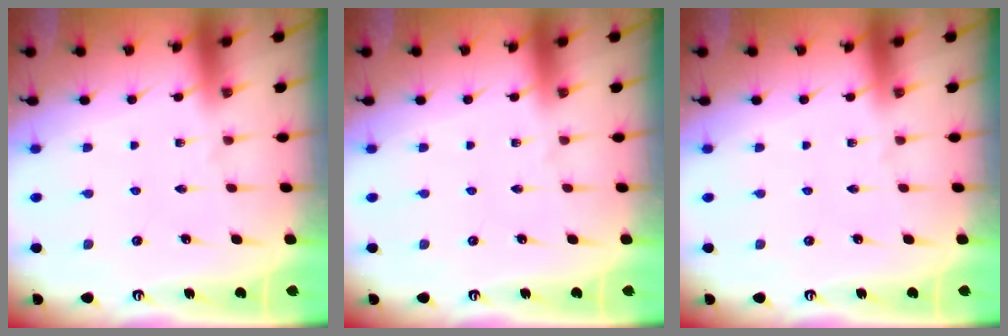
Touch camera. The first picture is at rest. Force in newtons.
{"total": 0.0}
{"total": 0.0}